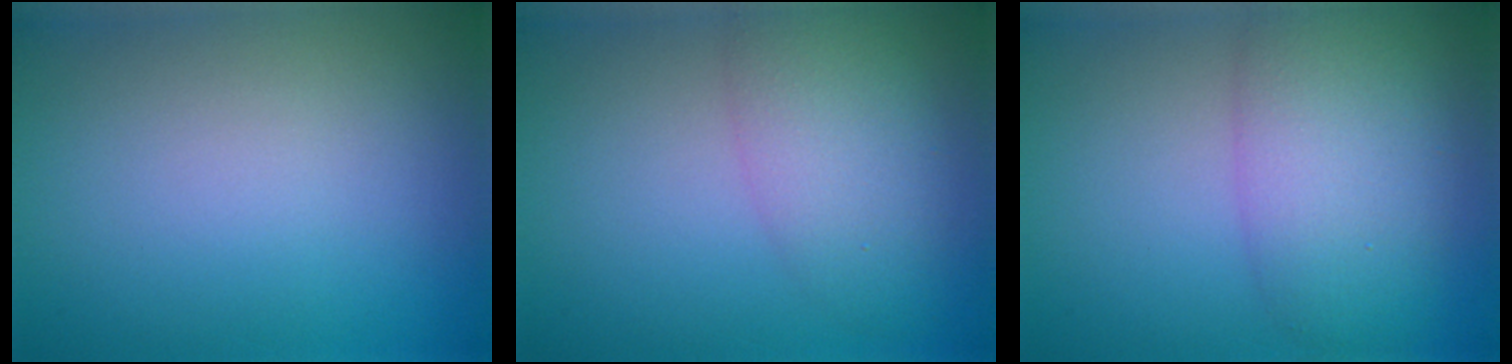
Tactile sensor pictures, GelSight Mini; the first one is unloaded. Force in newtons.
{"total": 4.6, "press": 4.6, "slide": 0.2}
{"total": 6.5, "press": 6.4, "slide": 0.2}